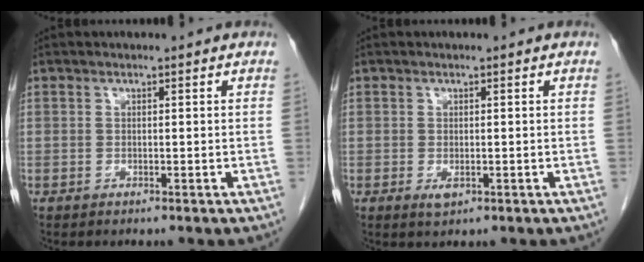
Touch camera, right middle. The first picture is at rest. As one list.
[{"total": 1.4, "force": [-0.4, 0.7, 1.2], "torque": [-0.019, -0.003, -0.001]}]